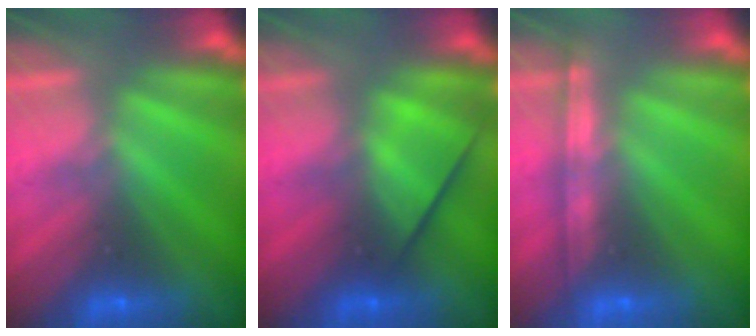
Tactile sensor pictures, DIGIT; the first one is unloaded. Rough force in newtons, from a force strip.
{"total": 2.5}
{"total": 1.1}